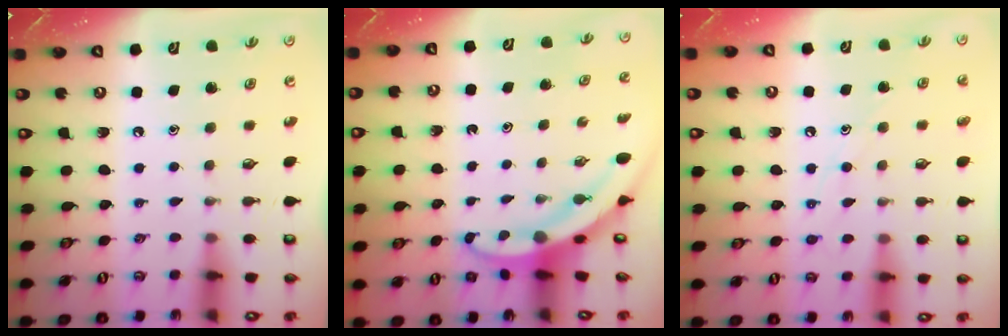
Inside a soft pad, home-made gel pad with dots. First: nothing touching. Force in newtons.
{"total": 3.3, "press": 3.3, "slide": 0.2}
{"total": 7.2, "press": 7.2, "slide": 0.5}